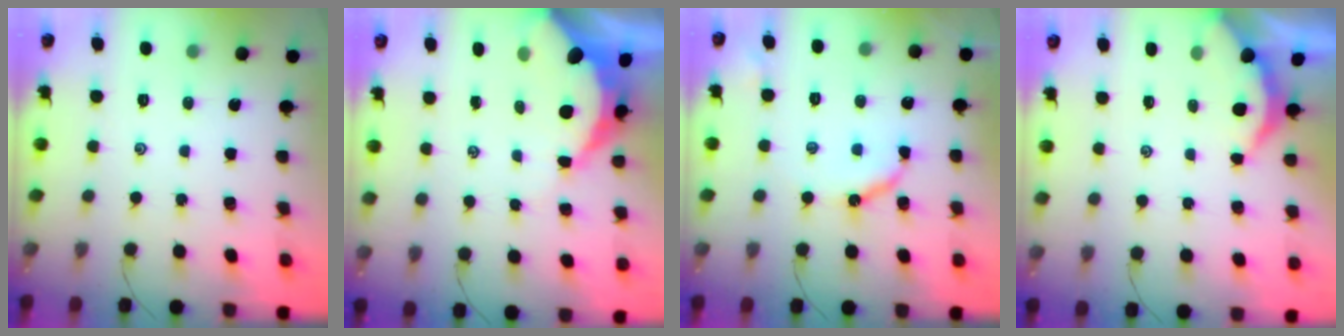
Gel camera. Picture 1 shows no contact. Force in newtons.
{"total": 8.4, "press": 8.4, "slide": 0.9}
{"total": 8.6, "press": 8.6, "slide": 0.6}
{"total": 2.2, "press": 2.2, "slide": 0.4}